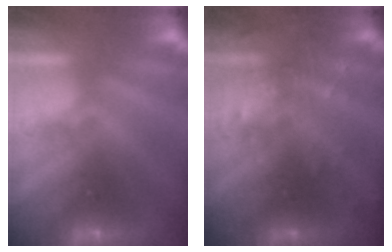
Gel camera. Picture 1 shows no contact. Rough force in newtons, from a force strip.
{"total": 2.9}